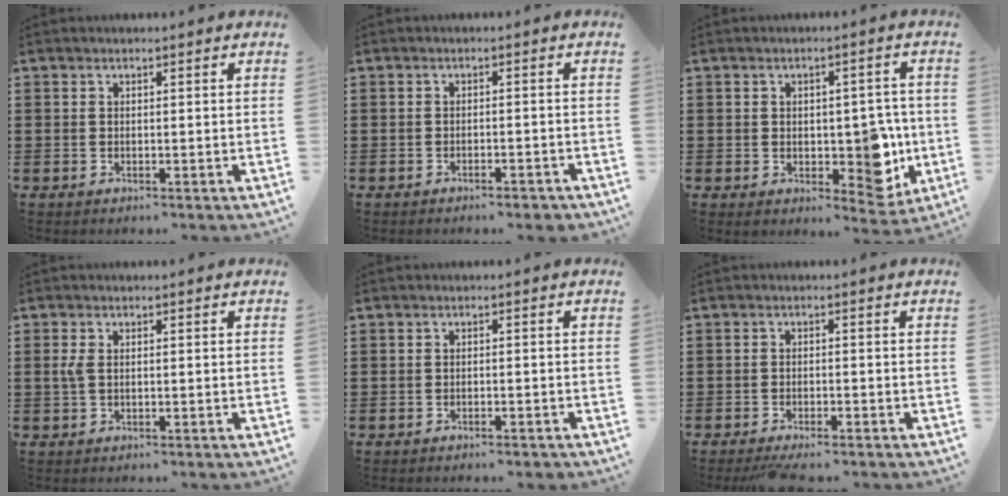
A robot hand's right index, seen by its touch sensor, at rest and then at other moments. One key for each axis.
{"total": 1.7, "fx": -1.5, "fy": 0.0, "fz": 0.8, "tx": -0.018, "ty": -0.003, "tz": -0.028}
{"total": 7.5, "fx": -0.6, "fy": 4.7, "fz": 5.7, "tx": -0.061, "ty": -0.001, "tz": -0.010}
{"total": 1.9, "fx": 0.1, "fy": 0.9, "fz": 1.7, "tx": -0.050, "ty": 0.000, "tz": -0.004}
{"total": 0.9, "fx": -0.8, "fy": 0.0, "fz": 0.5, "tx": -0.014, "ty": -0.006, "tz": -0.013}
{"total": 1.7, "fx": -1.5, "fy": 0.0, "fz": 0.7, "tx": -0.012, "ty": -0.002, "tz": -0.028}